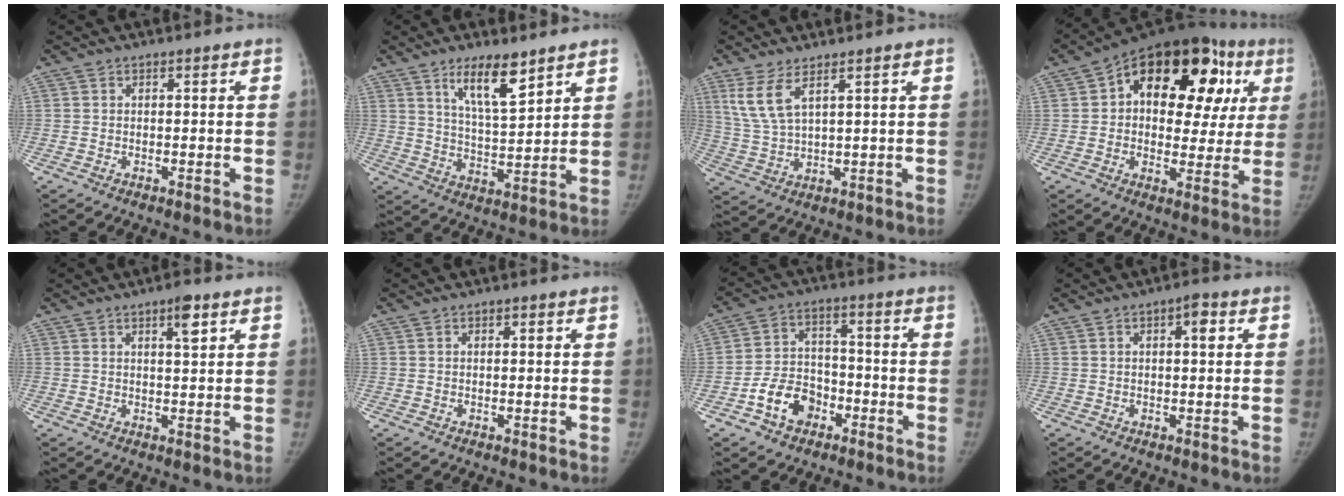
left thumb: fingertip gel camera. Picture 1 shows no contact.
{"total": 9.6, "force": [6.3, 2.5, 6.8], "torque": [-0.102, -0.048, 0.116]}
{"total": 6.8, "force": [3.9, 2.0, 5.2], "torque": [-0.115, -0.019, 0.092]}
{"total": 25.0, "force": [7.8, 14.8, 18.6], "torque": [-0.210, 0.040, 0.109]}
{"total": 3.9, "force": [2.1, 1.0, 3.1], "torque": [-0.041, -0.010, 0.031]}
{"total": 1.0, "force": [0.3, 0.5, 0.8], "torque": [-0.012, 0.002, 0.004]}
{"total": 9.3, "force": [-4.6, 6.8, 4.4], "torque": [-0.053, 0.036, -0.081]}
{"total": 3.4, "force": [1.1, 1.4, 2.9], "torque": [-0.036, 0.005, 0.012]}